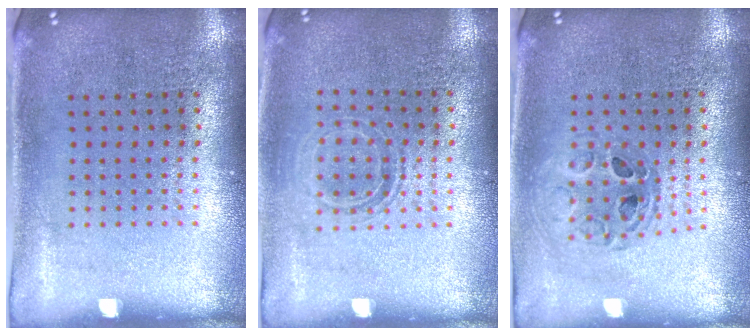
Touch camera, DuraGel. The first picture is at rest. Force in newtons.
{"total": 1.2, "press": 1.1, "slide": 0.6}
{"total": 0.7, "press": 0.7, "slide": 0.2}